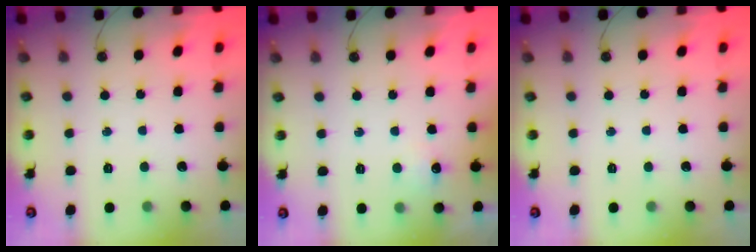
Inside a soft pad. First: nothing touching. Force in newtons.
{"total": 5.7, "press": 5.6, "slide": 0.8}
{"total": 0.0}